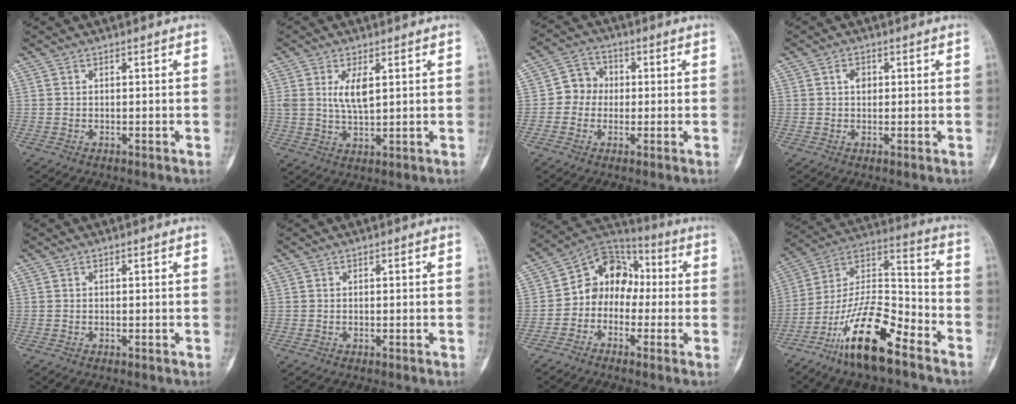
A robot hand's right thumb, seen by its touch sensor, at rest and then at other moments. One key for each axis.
{"total": 5.4, "fx": 1.7, "fy": 2.1, "fz": 4.7, "tx": -0.088, "ty": -0.012, "tz": 0.039}
{"total": 5.6, "fx": -0.3, "fy": 5.2, "fz": 2.1, "tx": -0.005, "ty": 0.014, "tz": -0.018}
{"total": 2.0, "fx": 0.7, "fy": 1.5, "fz": 1.2, "tx": -0.009, "ty": 0.002, "tz": 0.008}
{"total": 0.0}
{"total": 0.0}
{"total": 10.5, "fx": -0.8, "fy": 8.6, "fz": 6.0, "tx": -0.055, "ty": 0.049, "tz": -0.034}
{"total": 18.6, "fx": -11.7, "fy": 6.1, "fz": 13.2, "tx": -0.233, "ty": 0.081, "tz": -0.217}